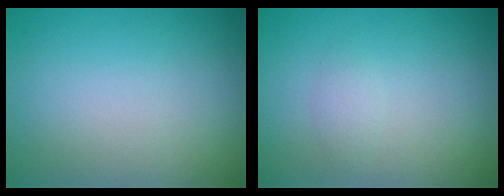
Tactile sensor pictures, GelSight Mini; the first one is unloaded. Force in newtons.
{"total": 0.9, "press": 0.9, "slide": 0.0}